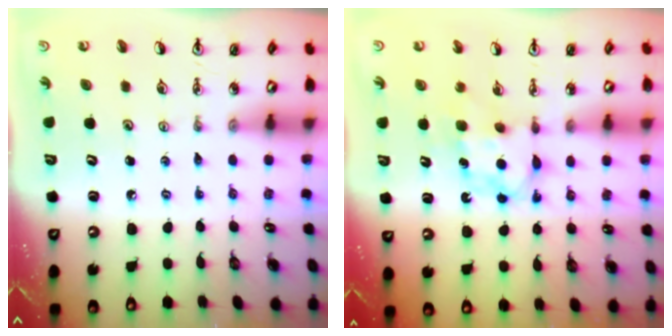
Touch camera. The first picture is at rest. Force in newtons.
{"total": 7.0, "press": 7.0, "slide": 0.5}